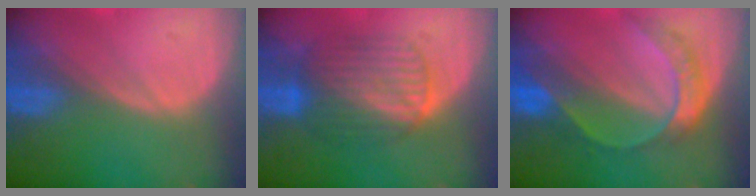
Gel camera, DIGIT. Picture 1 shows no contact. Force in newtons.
{"total": 7.3, "press": 7.3, "slide": 0.3}
{"total": 7.8, "press": 6.5, "slide": 4.4}